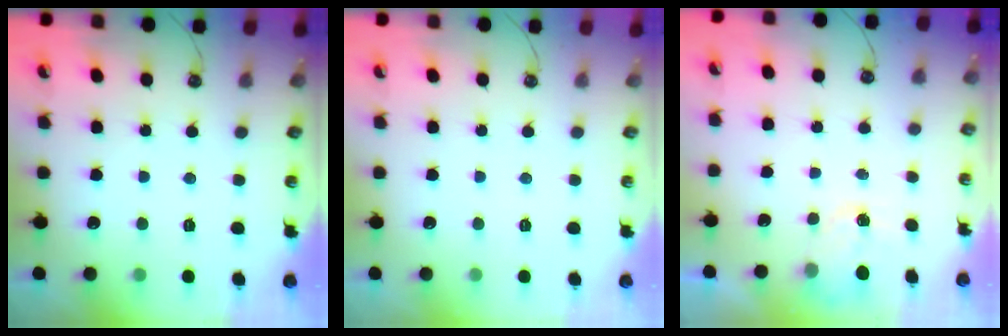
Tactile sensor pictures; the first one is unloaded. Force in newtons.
{"total": 0.0}
{"total": 2.6, "press": 2.5, "slide": 0.4}